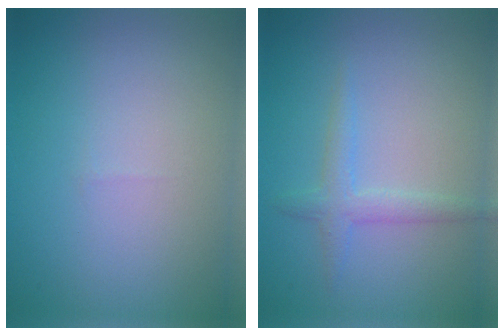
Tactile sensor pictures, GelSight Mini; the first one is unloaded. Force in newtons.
{"total": 1.9, "press": 1.9, "slide": 0.1}